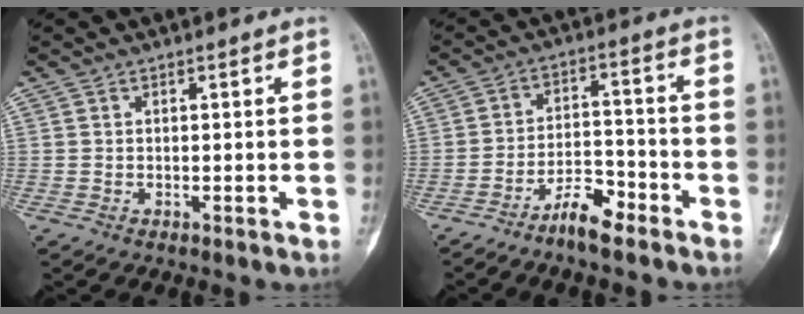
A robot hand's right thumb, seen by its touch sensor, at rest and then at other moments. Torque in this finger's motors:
{"motor_torque": [-0.34, 0.24, 0.10, -0.35, 0.07]}